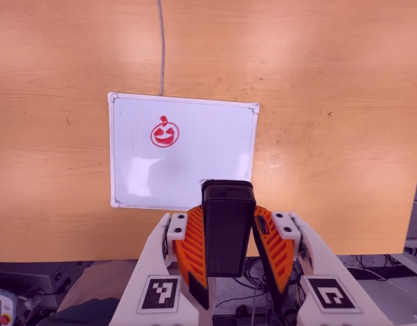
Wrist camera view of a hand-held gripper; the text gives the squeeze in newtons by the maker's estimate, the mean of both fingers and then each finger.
{"total": 4.8, "left": 3.9, "right": 5.6}